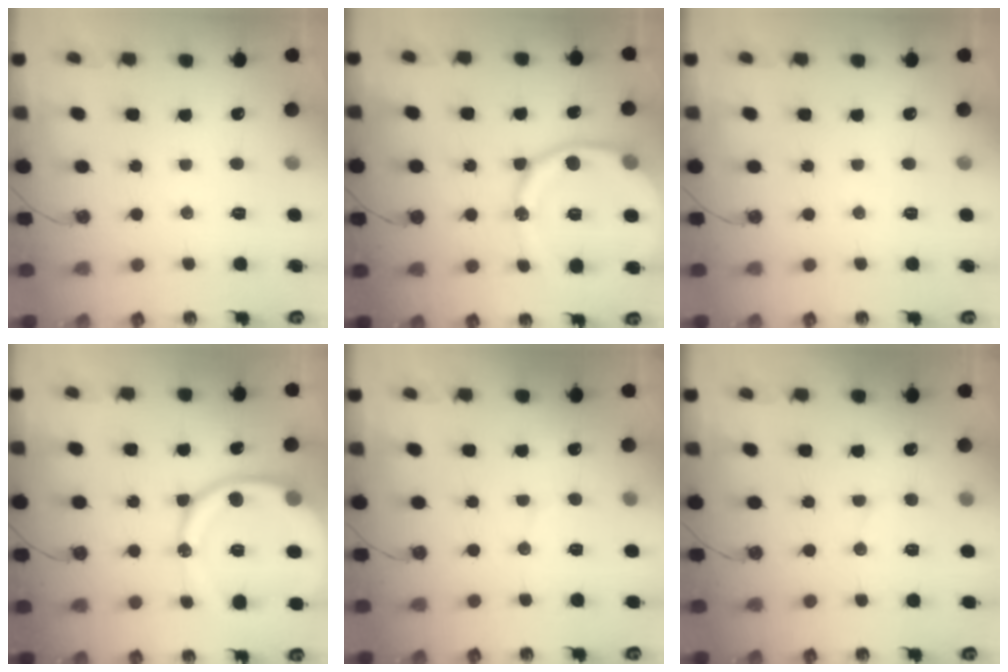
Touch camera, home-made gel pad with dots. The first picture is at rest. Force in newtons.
{"total": 17.1, "press": 17.1, "slide": 1.7}
{"total": 0.0}
{"total": 17.5, "press": 17.4, "slide": 1.9}
{"total": 3.3, "press": 3.3, "slide": 0.4}
{"total": 4.0, "press": 3.9, "slide": 1.0}